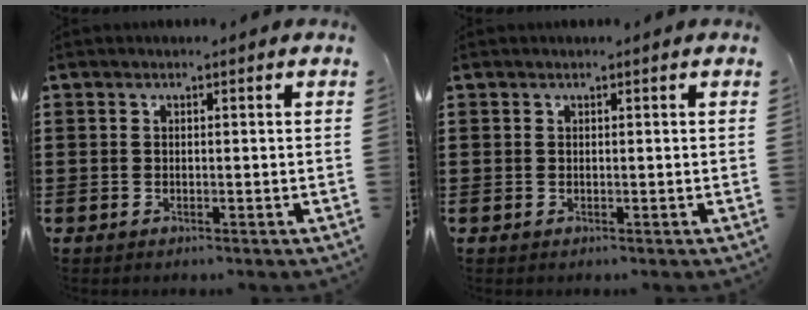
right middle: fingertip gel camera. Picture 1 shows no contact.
{"total": 0.0}